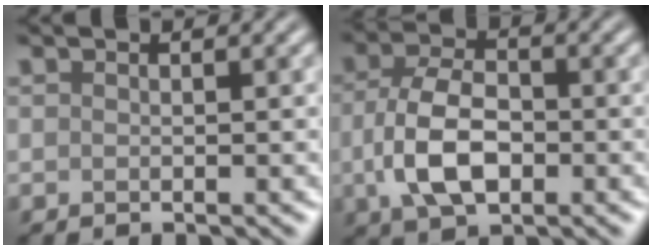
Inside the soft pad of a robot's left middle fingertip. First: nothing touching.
{"total": 6.2, "force": [-1.2, 3.6, 4.9], "torque": [-0.105, -0.002, -0.026]}